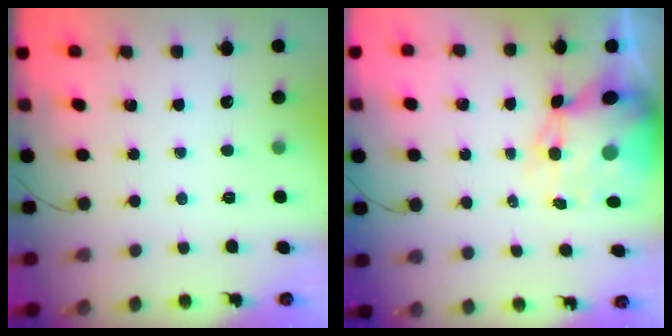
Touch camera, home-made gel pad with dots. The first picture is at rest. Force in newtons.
{"total": 11.4, "press": 11.1, "slide": 2.7}